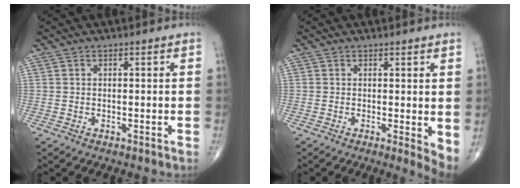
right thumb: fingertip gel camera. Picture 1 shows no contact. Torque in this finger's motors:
{"motor_torque": [0.02, 0.28, -0.16, -0.20, -0.01]}